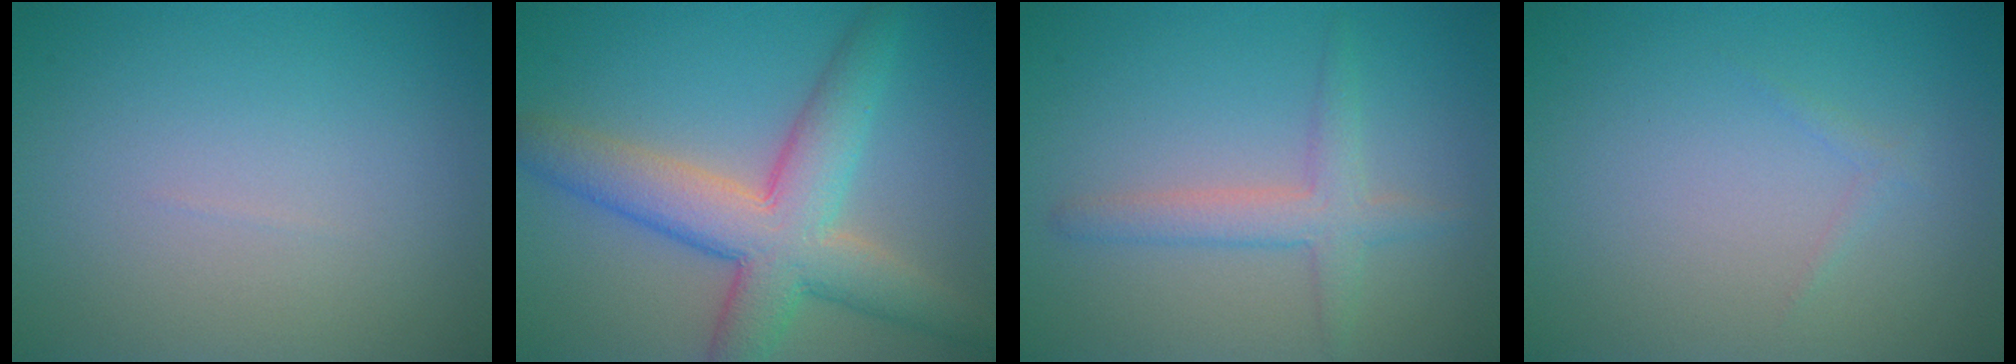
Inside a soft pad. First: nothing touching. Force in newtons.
{"total": 7.7, "press": 7.7, "slide": 0.4}
{"total": 2.9, "press": 2.9, "slide": 0.2}
{"total": 0.6, "press": 0.6, "slide": 0.0}